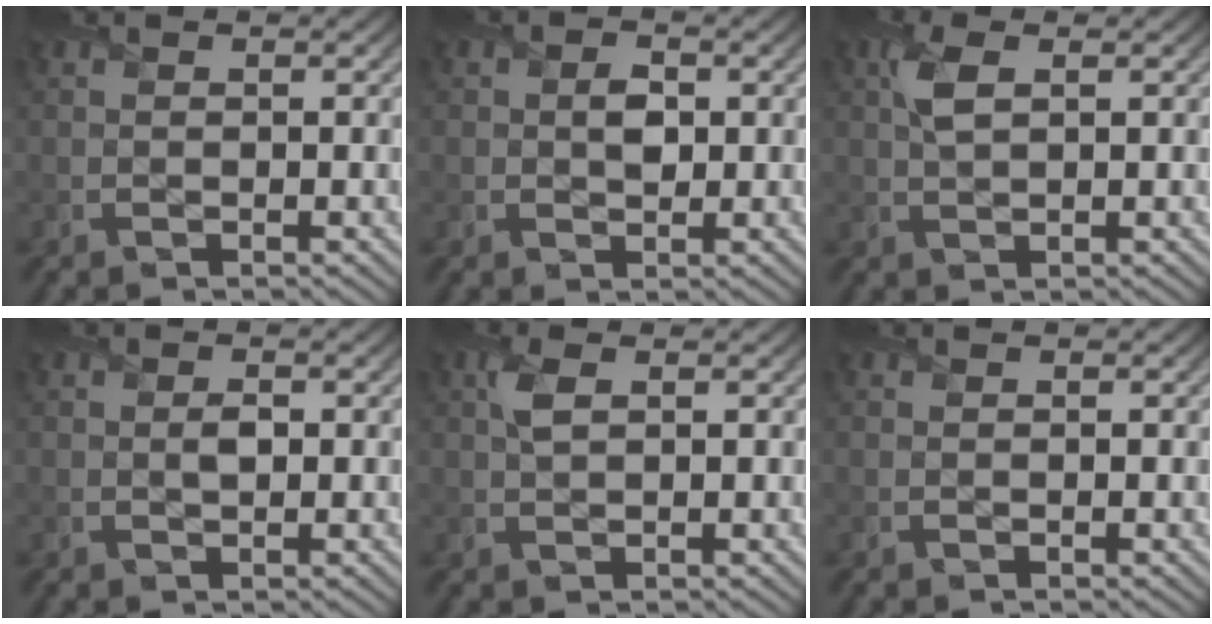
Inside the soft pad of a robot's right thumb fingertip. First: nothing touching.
{"total": 2.1, "force": [0.1, 1.6, 1.4], "torque": [-0.021, -0.005, 0.001]}
{"total": 3.0, "force": [1.0, 1.3, 2.5], "torque": [-0.063, 0.005, 0.021]}
{"total": 1.1, "force": [0.0, 0.8, 0.8], "torque": [-0.011, -0.004, 0.000]}
{"total": 2.2, "force": [0.7, 1.0, 1.9], "torque": [-0.047, 0.003, 0.016]}
{"total": 0.0}